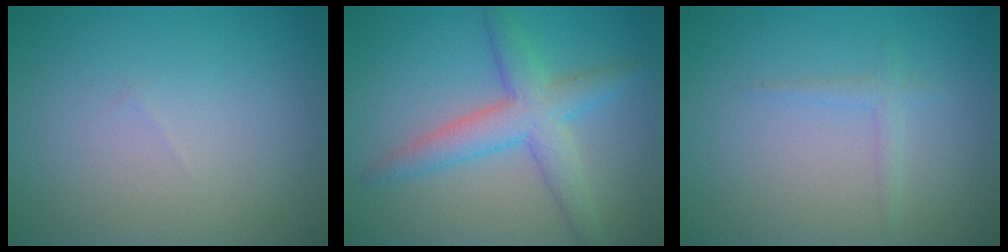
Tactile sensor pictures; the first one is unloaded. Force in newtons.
{"total": 4.7, "press": 4.7, "slide": 0.1}
{"total": 1.0, "press": 1.0, "slide": 0.1}